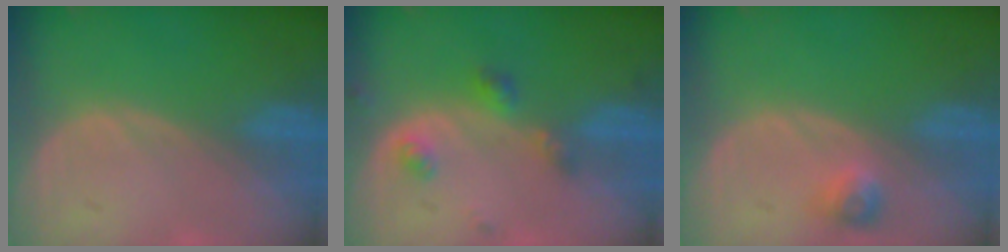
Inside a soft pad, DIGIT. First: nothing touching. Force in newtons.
{"total": 3.8, "press": 3.7, "slide": 0.5}
{"total": 2.2, "press": 2.2, "slide": 0.2}